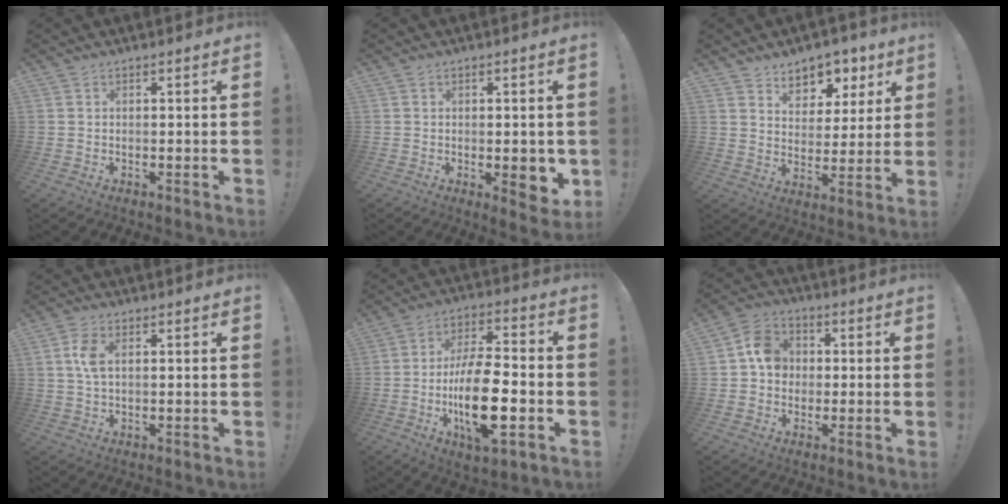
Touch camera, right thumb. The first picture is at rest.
{"total": 5.8, "force": [-1.0, 2.9, 5.0], "torque": [-0.054, -0.001, -0.010]}
{"total": 8.1, "force": [5.7, 5.6, 1.7], "torque": [-0.012, -0.048, 0.109]}
{"total": 5.1, "force": [1.2, 2.5, 4.3], "torque": [-0.087, 0.002, 0.018]}
{"total": 18.1, "force": [-5.4, 8.2, 15.2], "torque": [-0.278, 0.016, -0.087]}
{"total": 9.1, "force": [0.5, 7.8, 4.7], "torque": [-0.064, 0.021, 0.014]}